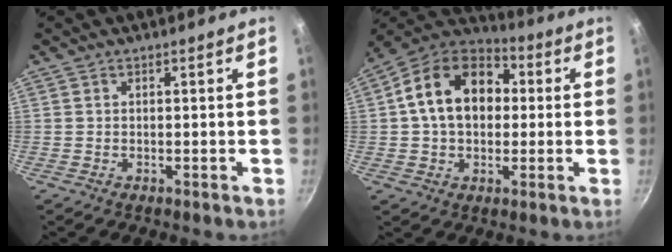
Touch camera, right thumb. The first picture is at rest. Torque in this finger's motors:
{"motor_torque": [0.69, 2.86, 0.64, -0.48, 0.30]}